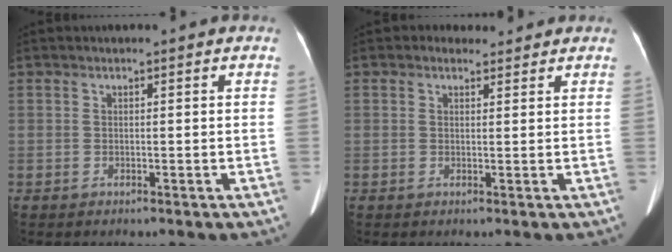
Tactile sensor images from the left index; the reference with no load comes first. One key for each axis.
{"total": 2.1, "fx": 1.6, "fy": 1.3, "fz": 0.1, "tx": -0.004, "ty": 0.009, "tz": 0.021}